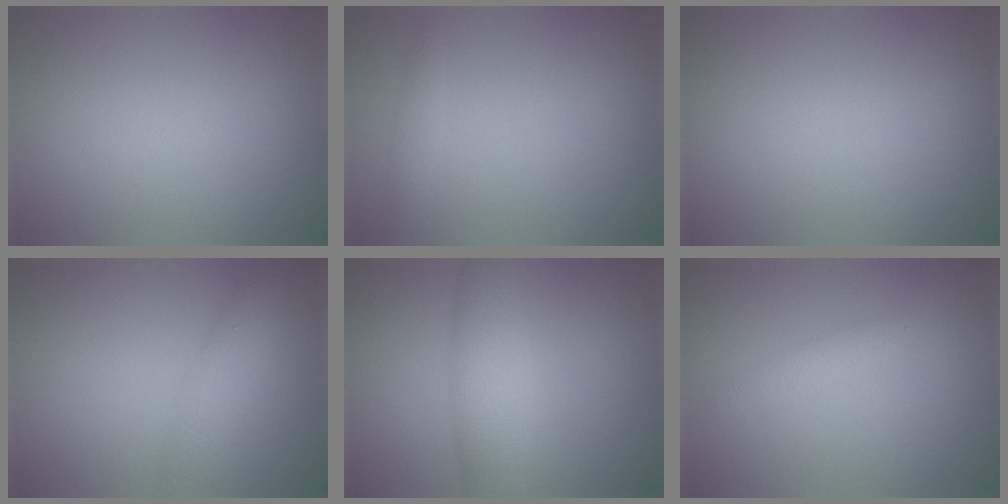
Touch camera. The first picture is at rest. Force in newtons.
{"total": 0.8, "press": 0.8, "slide": 0.1}
{"total": 0.0}
{"total": 2.8, "press": 2.8, "slide": 0.2}
{"total": 4.2, "press": 4.2, "slide": 0.1}
{"total": 1.3, "press": 1.3, "slide": 0.0}